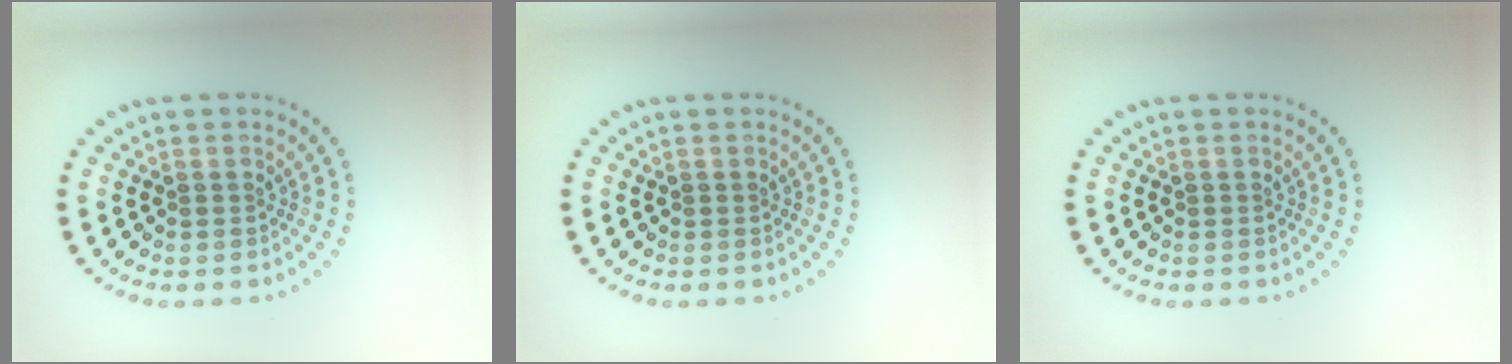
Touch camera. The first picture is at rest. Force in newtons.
{"total": 0.0}
{"total": 0.0}